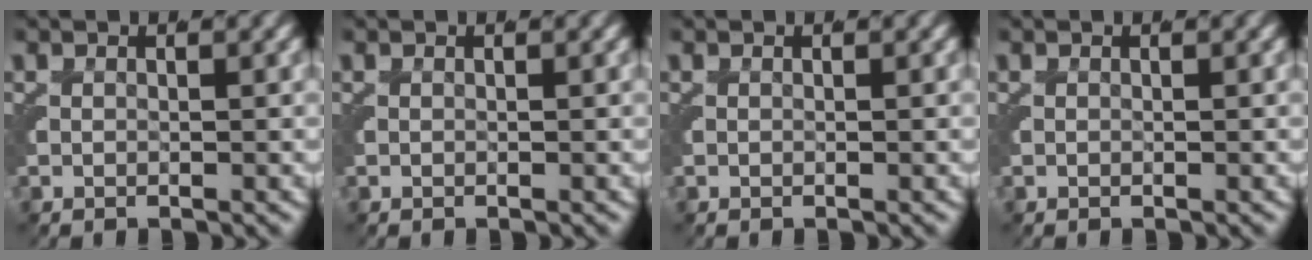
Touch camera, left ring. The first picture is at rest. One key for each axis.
{"total": 0.0}
{"total": 0.0}
{"total": 0.0}